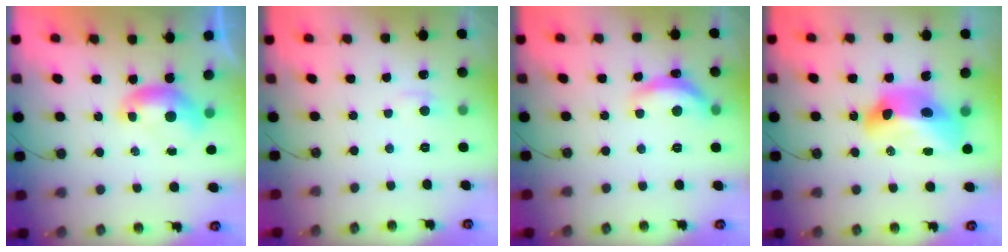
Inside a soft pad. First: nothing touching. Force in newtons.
{"total": 1.2, "press": 0.9, "slide": 0.7}
{"total": 6.7, "press": 6.7, "slide": 0.6}
{"total": 14.0, "press": 14.0, "slide": 1.2}